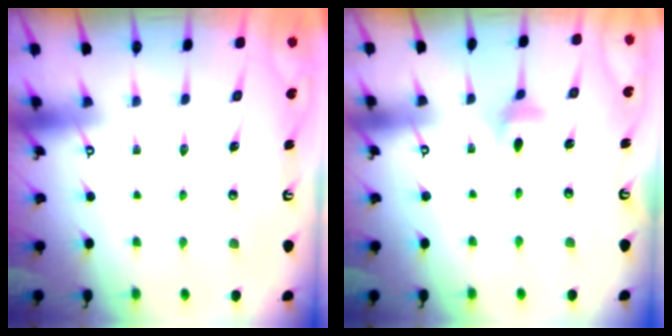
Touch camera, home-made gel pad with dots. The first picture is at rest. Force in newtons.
{"total": 4.4, "press": 4.3, "slide": 0.4}